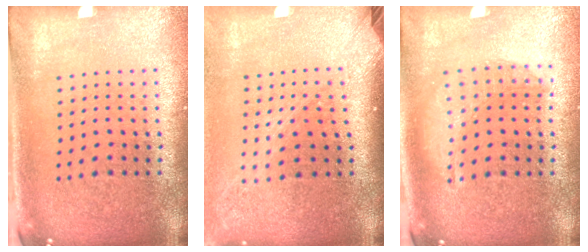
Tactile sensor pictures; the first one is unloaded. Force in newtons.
{"total": 2.2, "press": 1.6, "slide": 1.5}
{"total": 1.4, "press": 1.4, "slide": 0.3}